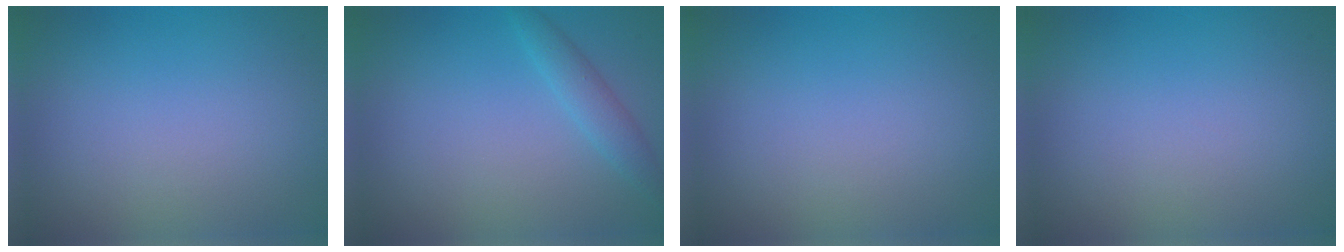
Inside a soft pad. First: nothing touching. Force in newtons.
{"total": 1.8, "press": 1.8, "slide": 0.1}
{"total": 0.0}
{"total": 0.0}